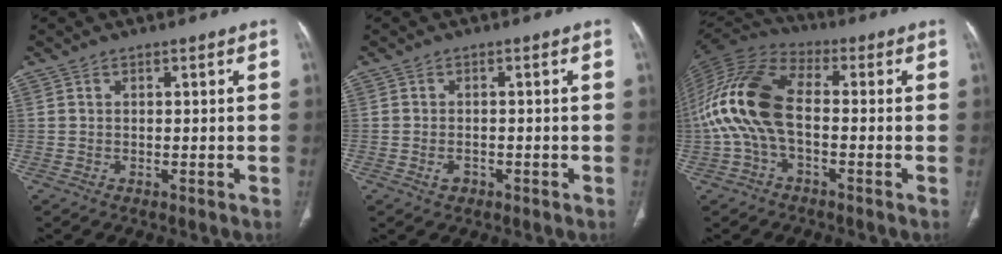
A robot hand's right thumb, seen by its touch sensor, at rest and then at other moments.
{"total": 1.9, "force": [-0.9, 1.3, 1.0], "torque": [-0.019, 0.007, -0.011]}
{"total": 15.7, "force": [-1.5, 8.3, 13.3], "torque": [-0.283, 0.034, -0.038]}